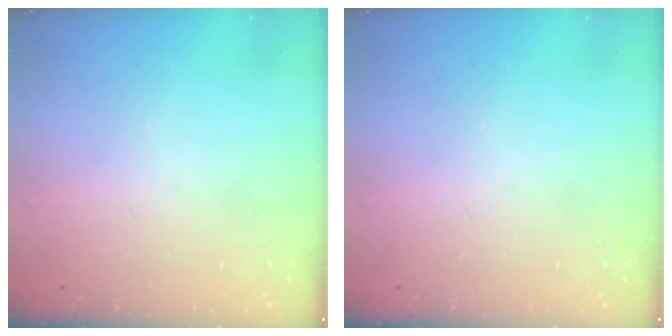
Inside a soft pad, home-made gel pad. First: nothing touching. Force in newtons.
{"total": 0.0}